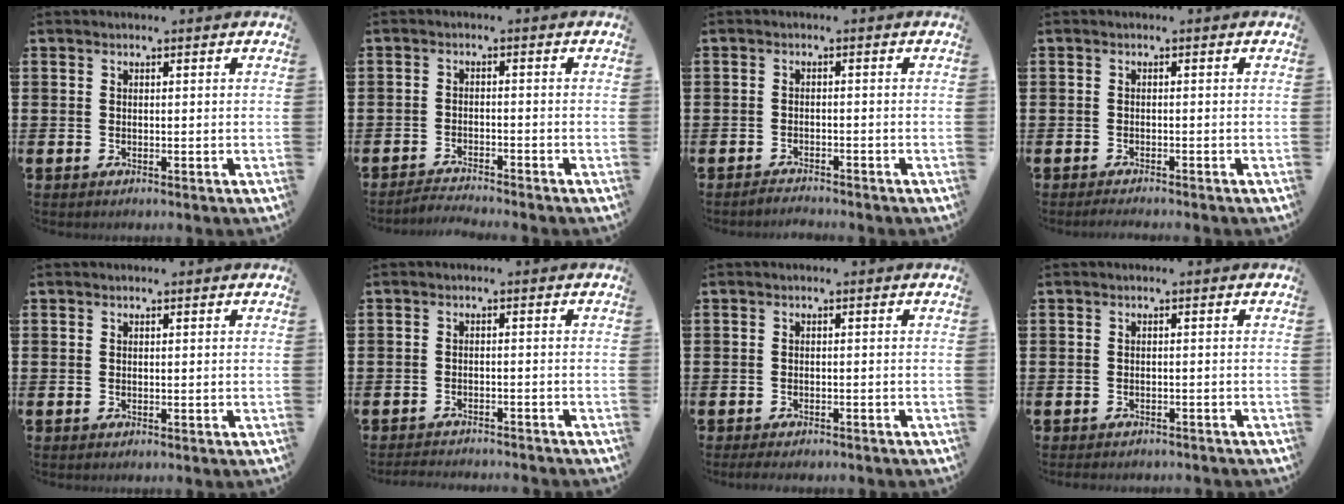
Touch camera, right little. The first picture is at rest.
{"total": 2.1, "force": [-2.1, -0.2, 0.1], "torque": [-0.004, 0.003, -0.044]}
{"total": 1.5, "force": [-1.5, -0.1, 0.0], "torque": [-0.003, 0.003, -0.032]}
{"total": 0.9, "force": [-0.8, 0.0, 0.3], "torque": [-0.006, -0.003, -0.016]}
{"total": 0.0}
{"total": 1.8, "force": [-1.8, -0.1, 0.0], "torque": [-0.003, 0.003, -0.037]}
{"total": 1.1, "force": [-1.0, 0.1, 0.4], "torque": [-0.009, -0.001, -0.019]}
{"total": 1.0, "force": [-0.9, 0.1, 0.0], "torque": [-0.003, 0.000, -0.020]}